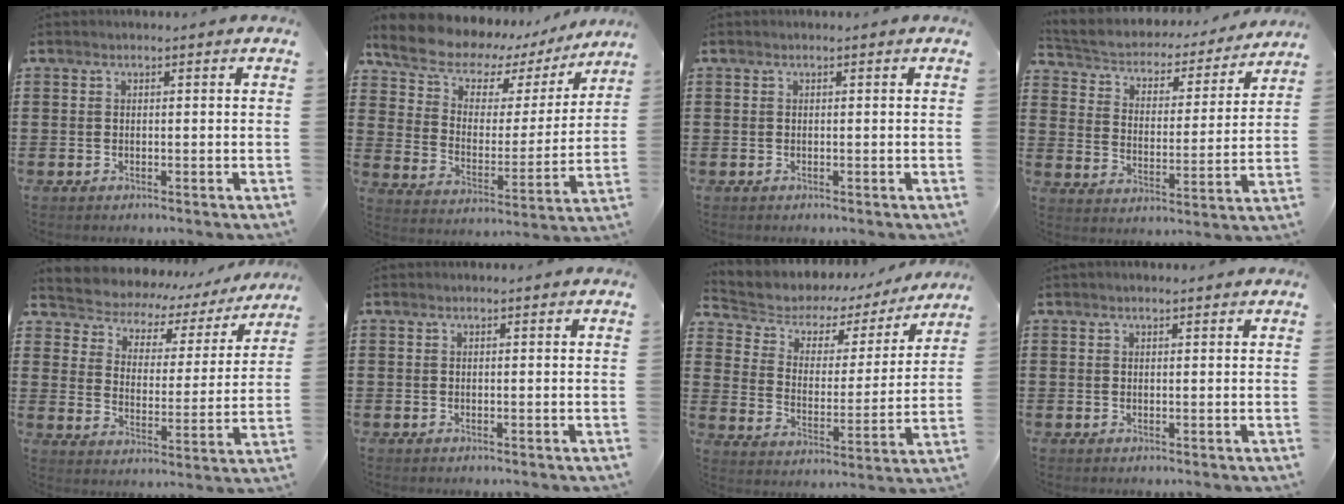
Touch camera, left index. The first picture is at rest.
{"total": 7.6, "force": [6.4, 3.7, 1.7], "torque": [-0.068, -0.046, 0.109]}
{"total": 0.0}
{"total": 3.3, "force": [3.1, 1.1, 0.5], "torque": [-0.031, -0.027, 0.042]}
{"total": 3.3, "force": [3.0, 1.5, 0.2], "torque": [-0.031, -0.029, 0.039]}
{"total": 0.0}
{"total": 4.7, "force": [3.6, 2.8, 1.2], "torque": [-0.050, -0.023, 0.054]}
{"total": 0.6, "force": [0.5, 0.2, 0.3], "torque": [-0.006, 0.001, 0.010]}